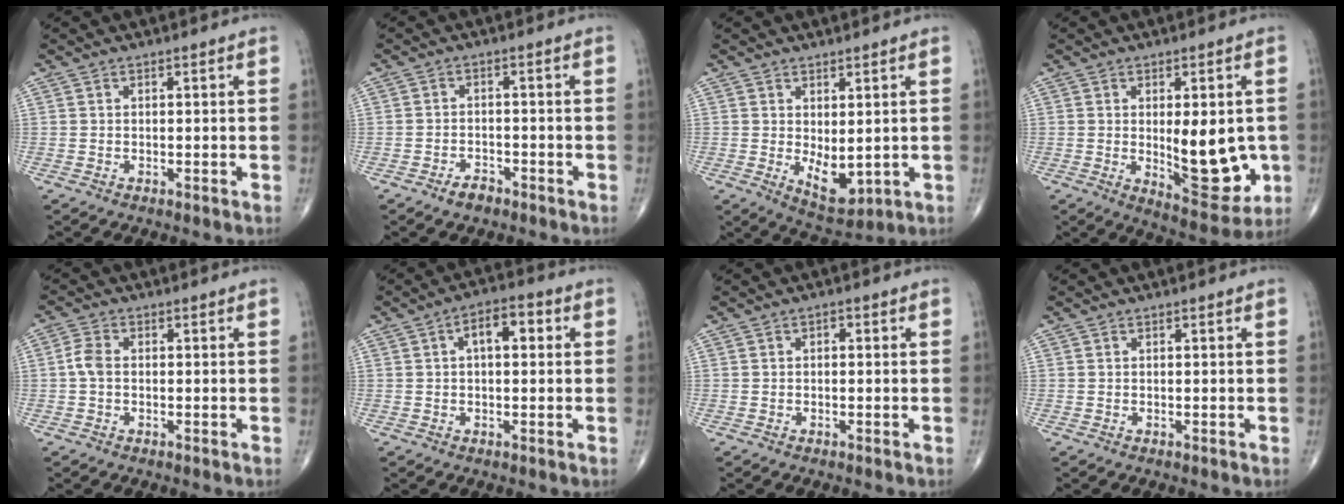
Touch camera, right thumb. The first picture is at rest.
{"total": 3.0, "force": [-2.2, 1.5, 1.3], "torque": [-0.019, 0.011, -0.035]}
{"total": 6.4, "force": [0.0, 3.2, 5.6], "torque": [-0.071, -0.015, 0.017]}
{"total": 13.3, "force": [-1.1, 5.7, 12.0], "torque": [-0.125, -0.022, 0.001]}
{"total": 3.1, "force": [-0.2, 2.0, 2.3], "torque": [-0.050, 0.007, -0.011]}
{"total": 6.3, "force": [1.4, 3.2, 5.2], "torque": [-0.073, 0.019, 0.014]}
{"total": 1.1, "force": [0.1, 0.7, 0.8], "torque": [-0.005, 0.003, -0.003]}
{"total": 0.0}